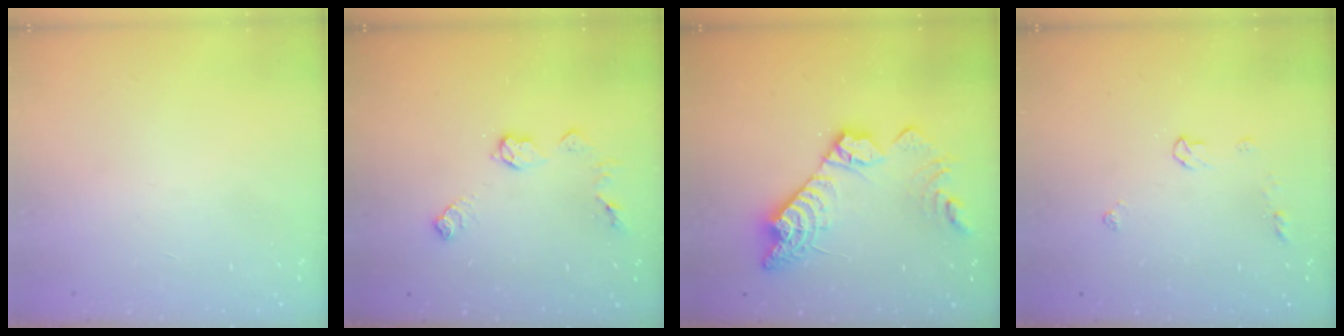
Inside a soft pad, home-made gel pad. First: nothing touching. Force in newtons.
{"total": 7.5, "press": 7.5, "slide": 0.3}
{"total": 17.4, "press": 17.4, "slide": 1.2}
{"total": 4.6, "press": 4.5, "slide": 0.7}